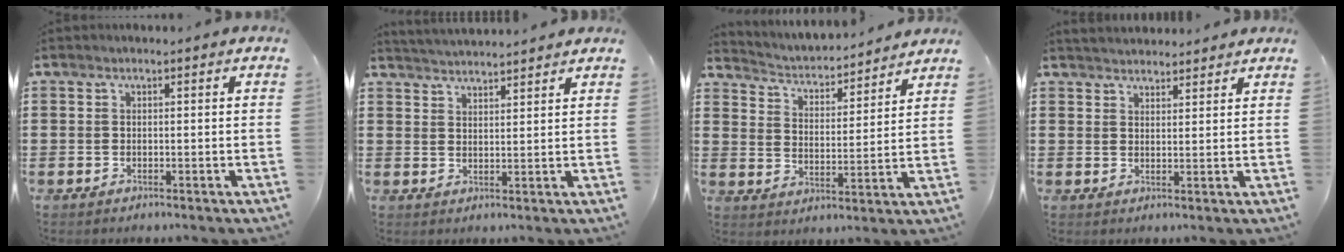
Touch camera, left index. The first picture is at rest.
{"total": 2.8, "force": [2.7, -0.5, -0.3], "torque": [-0.004, -0.011, 0.050]}
{"total": 3.0, "force": [3.0, 0.3, 0.1], "torque": [-0.023, -0.031, 0.043]}
{"total": 2.4, "force": [2.3, 0.4, -0.3], "torque": [-0.002, -0.002, 0.045]}